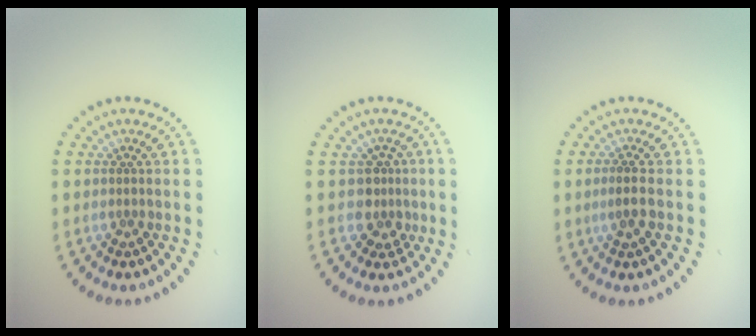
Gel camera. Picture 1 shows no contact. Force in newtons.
{"total": 2.4, "press": 1.7, "slide": 1.6}
{"total": 1.9, "press": 1.7, "slide": 0.7}